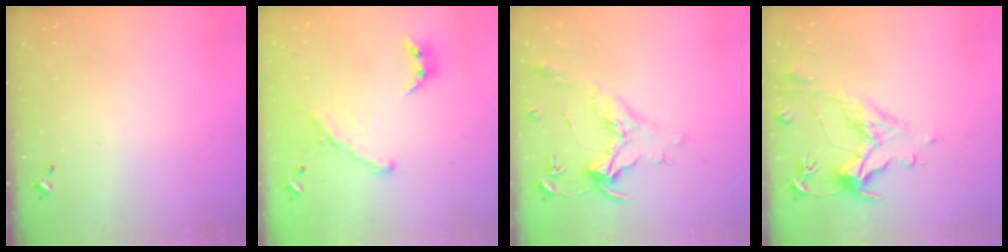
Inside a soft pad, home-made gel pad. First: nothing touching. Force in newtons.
{"total": 2.2, "press": 1.9, "slide": 1.0}
{"total": 1.4, "press": 1.2, "slide": 0.7}
{"total": 1.5, "press": 0.4, "slide": 1.4}